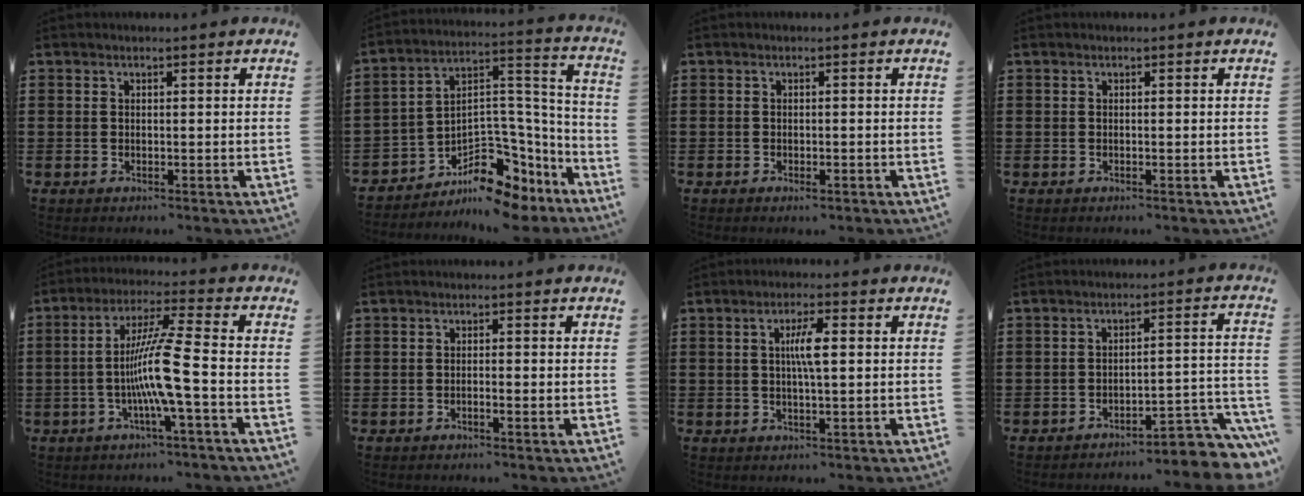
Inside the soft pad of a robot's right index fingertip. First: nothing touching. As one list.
[{"total": 7.5, "force": [-5.2, 4.6, 3.0], "torque": [-0.050, -0.004, -0.090]}, {"total": 0.8, "force": [-0.6, 0.4, 0.4], "torque": [-0.011, -0.003, -0.011]}, {"total": 0.0}, {"total": 10.0, "force": [-2.5, -0.5, 9.7], "torque": [-0.197, -0.013, -0.057]}, {"total": 1.1, "force": [-0.5, -0.1, 1.0], "torque": [-0.017, -0.004, -0.009]}, {"total": 4.3, "force": [0.6, 0.8, 4.2], "torque": [-0.081, 0.003, 0.006]}, {"total": 5.1, "force": [-4.5, 0.6, 2.4], "torque": [-0.038, -0.009, -0.089]}]